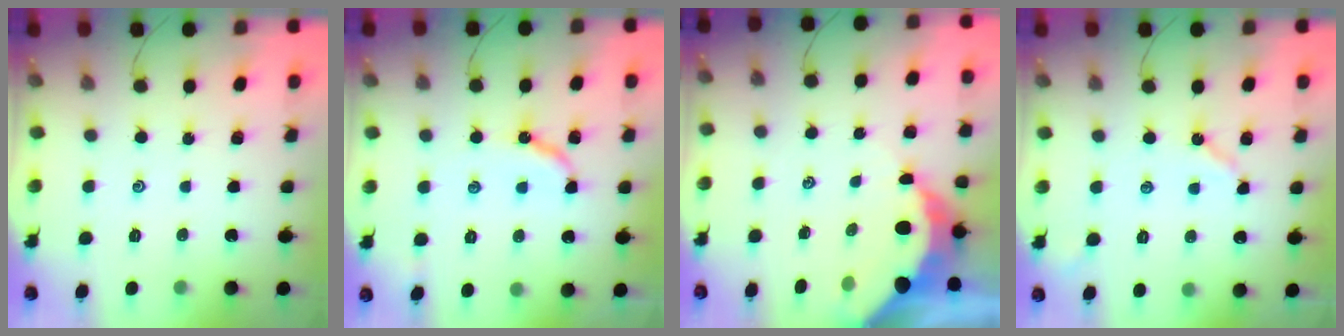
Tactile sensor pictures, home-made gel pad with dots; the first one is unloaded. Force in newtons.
{"total": 7.0, "press": 7.0, "slide": 0.2}
{"total": 8.0, "press": 8.0, "slide": 0.8}
{"total": 4.0, "press": 4.0, "slide": 0.5}